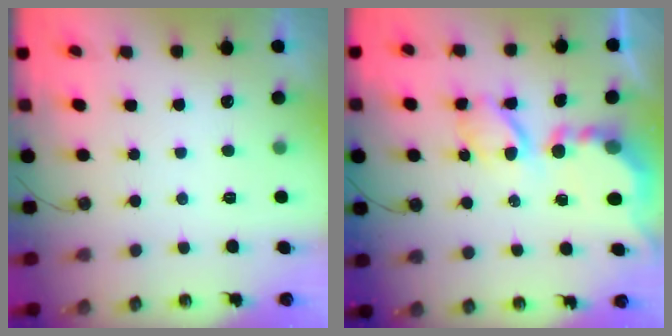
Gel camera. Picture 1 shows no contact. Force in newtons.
{"total": 8.8, "press": 8.7, "slide": 0.7}